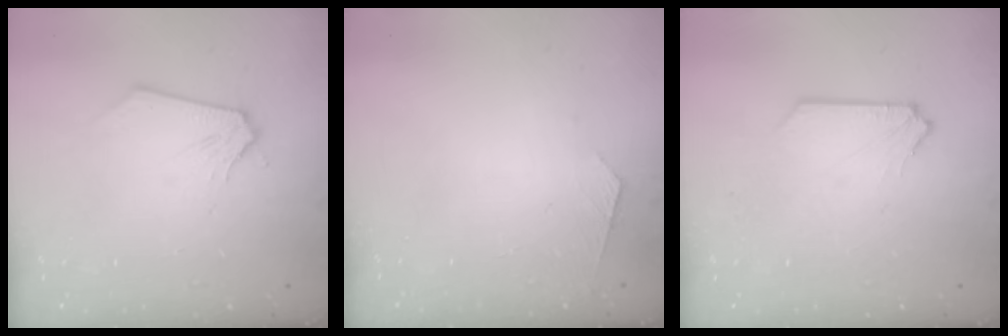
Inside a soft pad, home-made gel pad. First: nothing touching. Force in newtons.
{"total": 4.4, "press": 4.4, "slide": 0.5}
{"total": 1.0, "press": 1.0, "slide": 0.1}